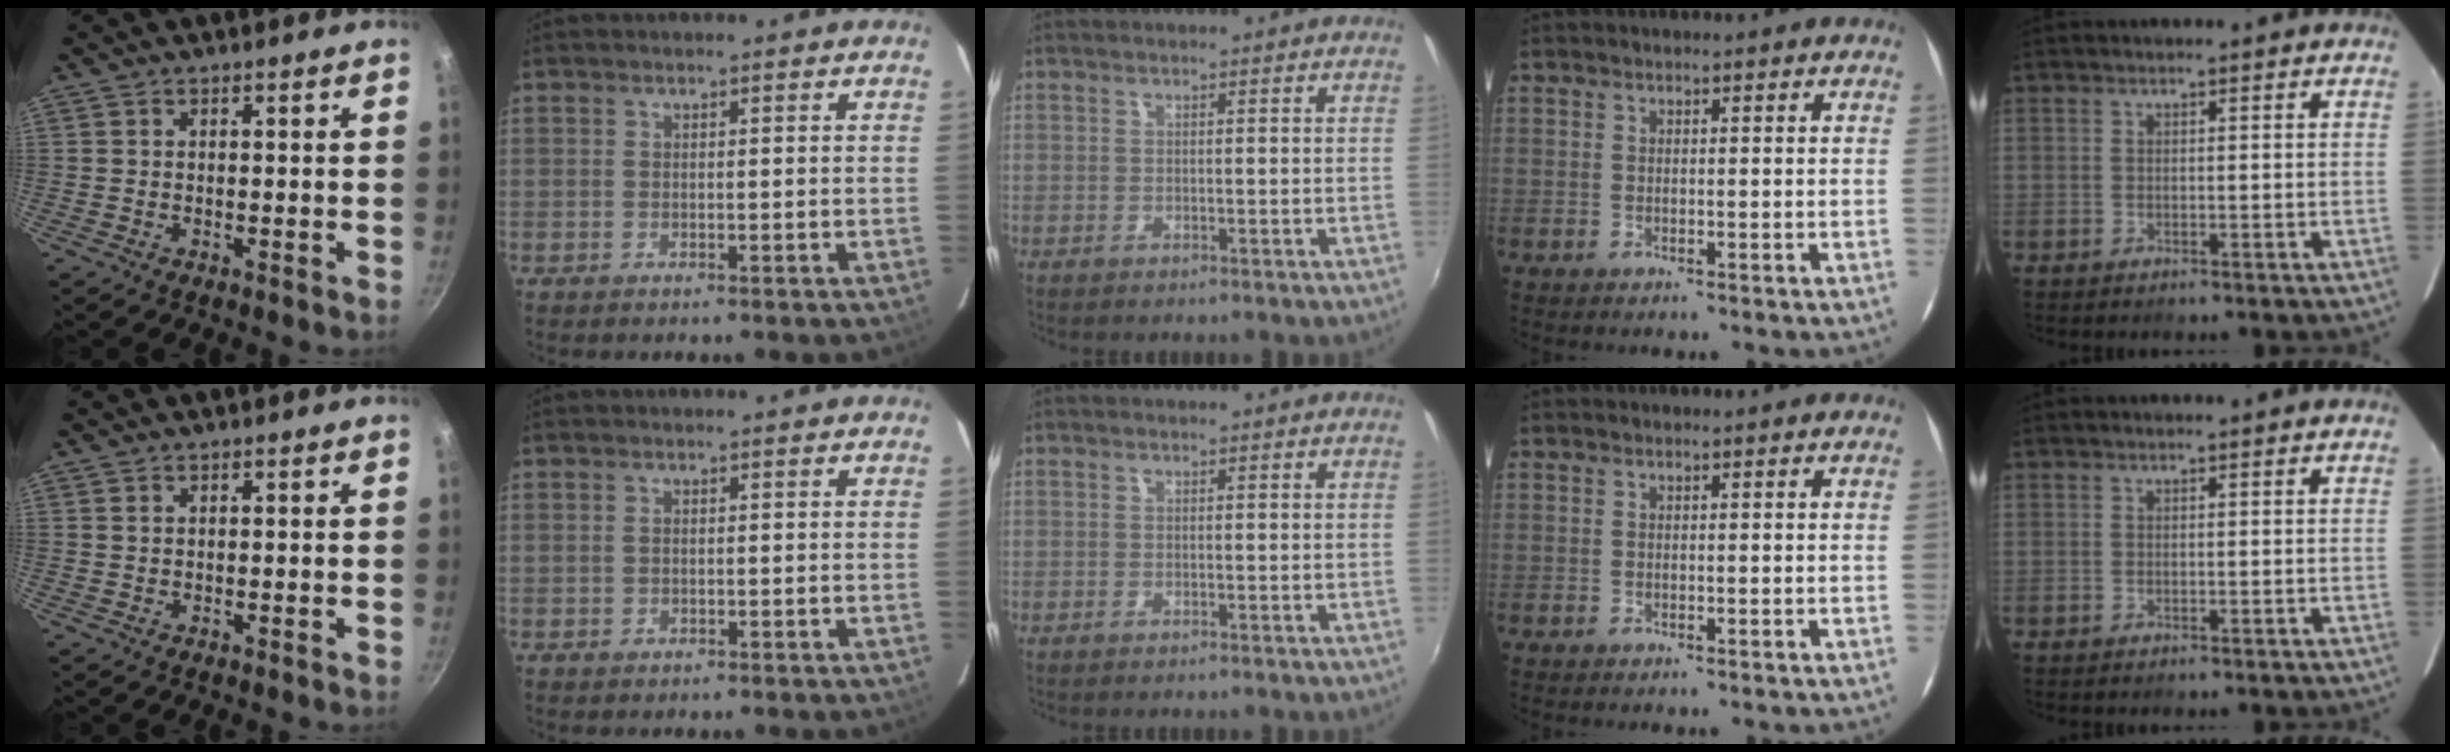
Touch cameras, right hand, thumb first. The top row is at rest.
{"index": {"total": 0.6, "force": [-0.1, 0.5, 0.3], "torque": [-0.004, 0.001, -0.001]}}